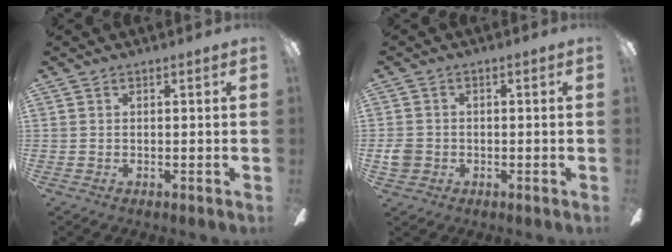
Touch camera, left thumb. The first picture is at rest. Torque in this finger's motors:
{"motor_torque": [-0.19, 0.19, 0.01, -0.02, 0.00]}